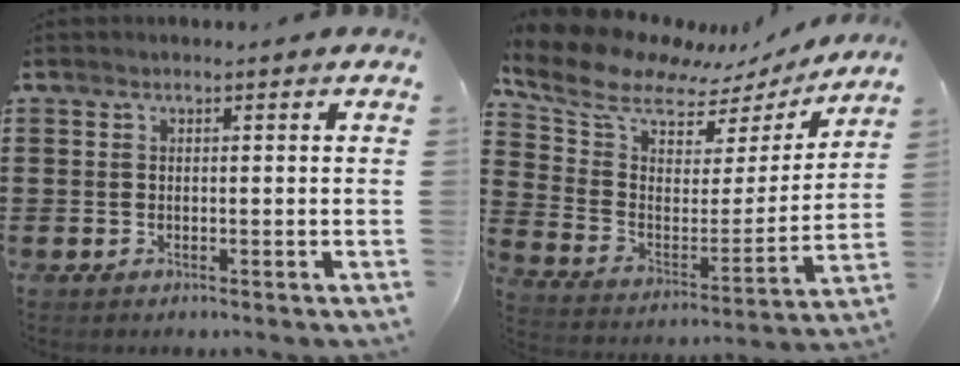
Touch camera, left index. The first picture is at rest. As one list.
[{"total": 9.7, "force": [7.9, 4.2, 3.6], "torque": [-0.106, -0.045, 0.138]}]